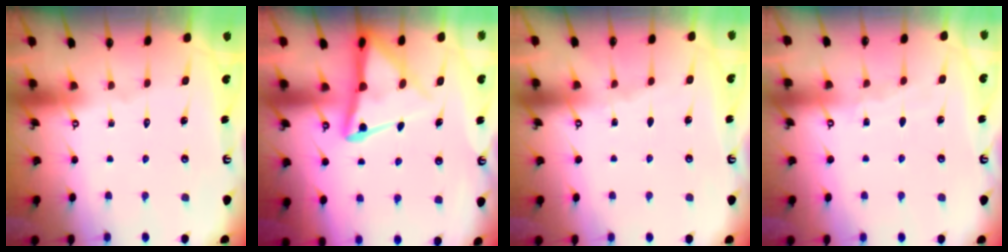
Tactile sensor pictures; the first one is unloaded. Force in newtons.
{"total": 10.1, "press": 10.1, "slide": 1.1}
{"total": 1.9, "press": 1.9, "slide": 0.4}
{"total": 3.5, "press": 3.5, "slide": 0.5}